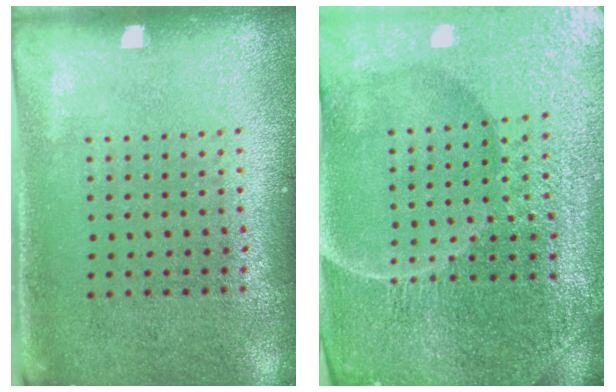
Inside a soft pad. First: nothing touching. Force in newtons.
{"total": 5.7, "press": 5.3, "slide": 2.2}